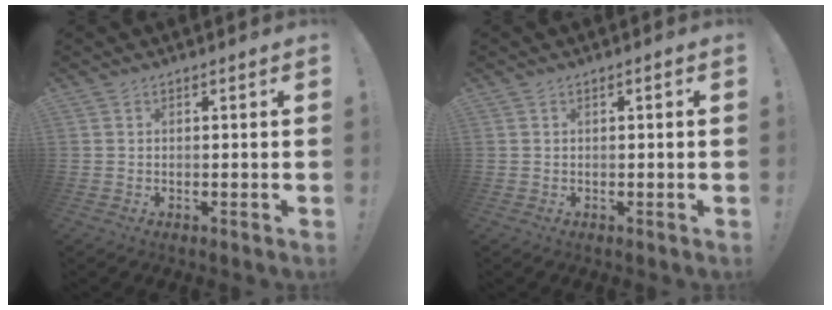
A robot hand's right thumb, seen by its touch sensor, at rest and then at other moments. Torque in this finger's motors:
{"motor_torque": [0.24, 0.35, -0.07, -0.05, 0.00]}